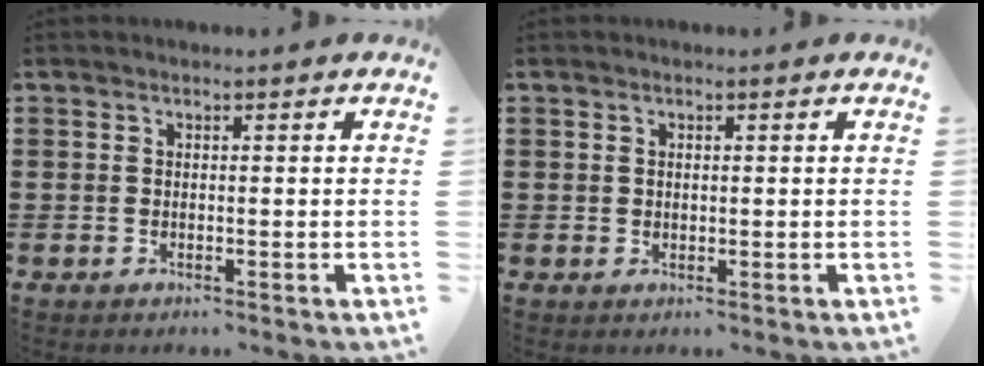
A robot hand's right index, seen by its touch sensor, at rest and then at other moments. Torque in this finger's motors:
{"motor_torque": [-0.47, 1.06, 0.00, -0.01]}